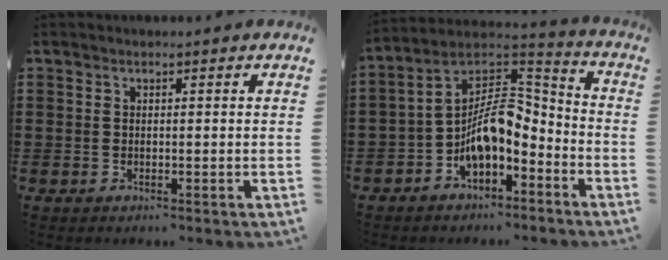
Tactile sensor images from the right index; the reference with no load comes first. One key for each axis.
{"total": 8.8, "fx": -3.2, "fy": 4.3, "fz": 7.0, "tx": -0.154, "ty": -0.011, "tz": -0.068}